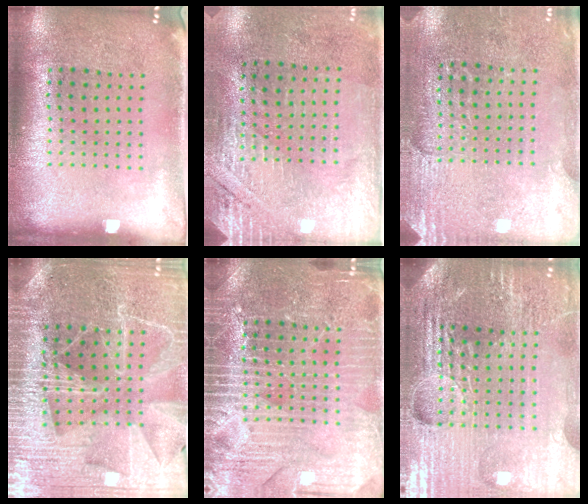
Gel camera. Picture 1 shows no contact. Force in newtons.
{"total": 2.7, "press": 2.4, "slide": 1.2}
{"total": 2.8, "press": 2.6, "slide": 1.0}
{"total": 4.5, "press": 4.2, "slide": 1.7}
{"total": 4.0, "press": 4.0, "slide": 0.5}
{"total": 5.6, "press": 5.1, "slide": 2.4}